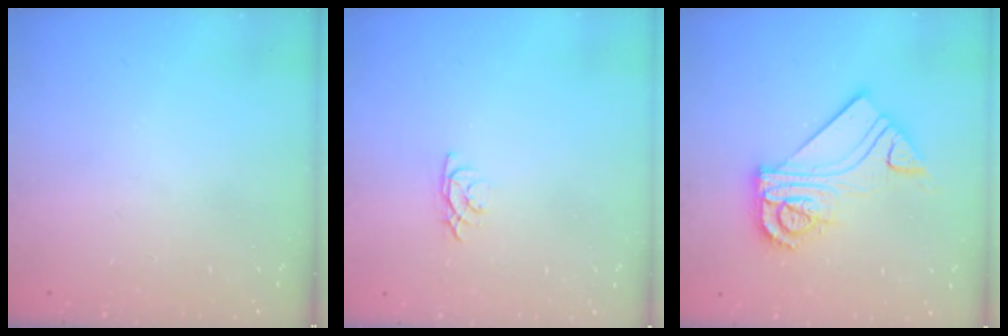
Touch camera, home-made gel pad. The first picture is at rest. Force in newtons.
{"total": 3.0, "press": 3.0, "slide": 0.5}
{"total": 13.3, "press": 13.3, "slide": 1.3}